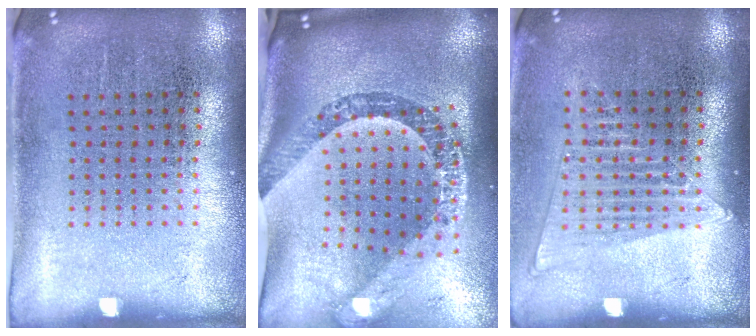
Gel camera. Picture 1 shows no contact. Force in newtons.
{"total": 3.6, "press": 2.5, "slide": 2.6}
{"total": 1.3, "press": 1.2, "slide": 0.5}